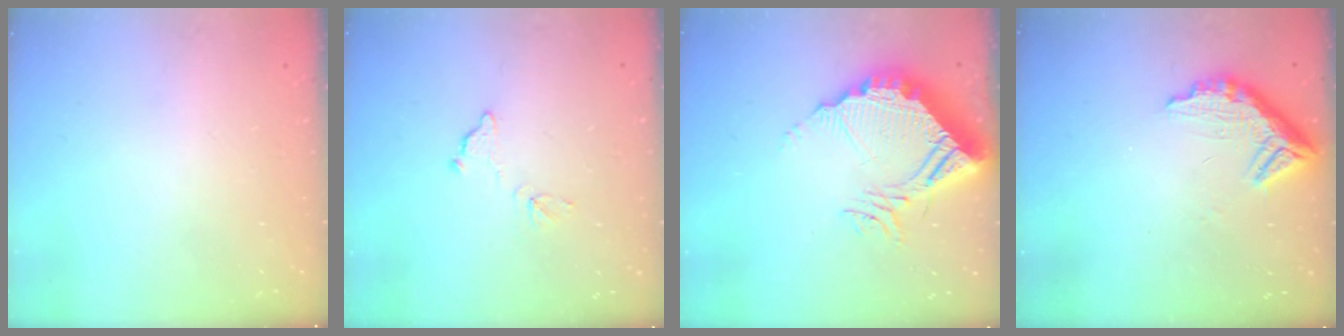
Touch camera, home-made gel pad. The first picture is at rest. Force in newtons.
{"total": 7.7, "press": 7.7, "slide": 0.4}
{"total": 15.8, "press": 15.7, "slide": 1.4}
{"total": 10.8, "press": 10.7, "slide": 0.8}